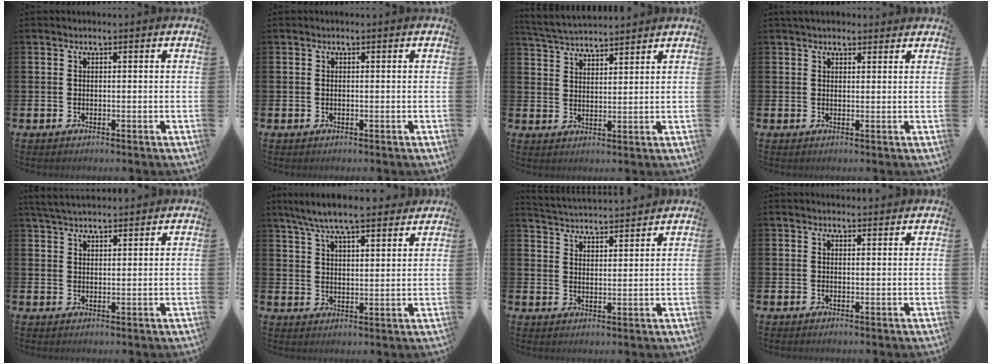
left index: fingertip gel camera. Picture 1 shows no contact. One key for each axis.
{"total": 0.0}
{"total": 4.5, "fx": 4.5, "fy": 0.4, "fz": 0.4, "tx": -0.028, "ty": -0.022, "tz": 0.082}
{"total": 2.5, "fx": 2.3, "fy": 0.8, "fz": 0.3, "tx": 0.000, "ty": -0.007, "tz": 0.041}
{"total": 4.1, "fx": 3.9, "fy": 0.7, "fz": 0.9, "tx": -0.025, "ty": -0.012, "tz": 0.073}
{"total": 7.7, "fx": 7.2, "fy": 1.0, "fz": 2.7, "tx": -0.070, "ty": -0.029, "tz": 0.129}
{"total": 4.3, "fx": 4.3, "fy": 0.1, "fz": -0.3, "tx": -0.016, "ty": -0.029, "tz": 0.077}
{"total": 1.4, "fx": 1.4, "fy": 0.3, "fz": 0.0, "tx": 0.008, "ty": -0.004, "tz": 0.024}